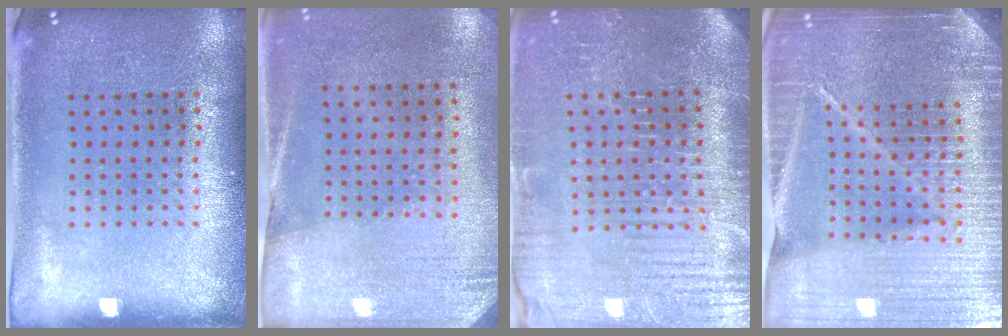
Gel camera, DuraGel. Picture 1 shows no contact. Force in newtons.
{"total": 2.6, "press": 2.3, "slide": 1.3}
{"total": 4.5, "press": 4.3, "slide": 1.2}
{"total": 5.6, "press": 4.9, "slide": 2.7}